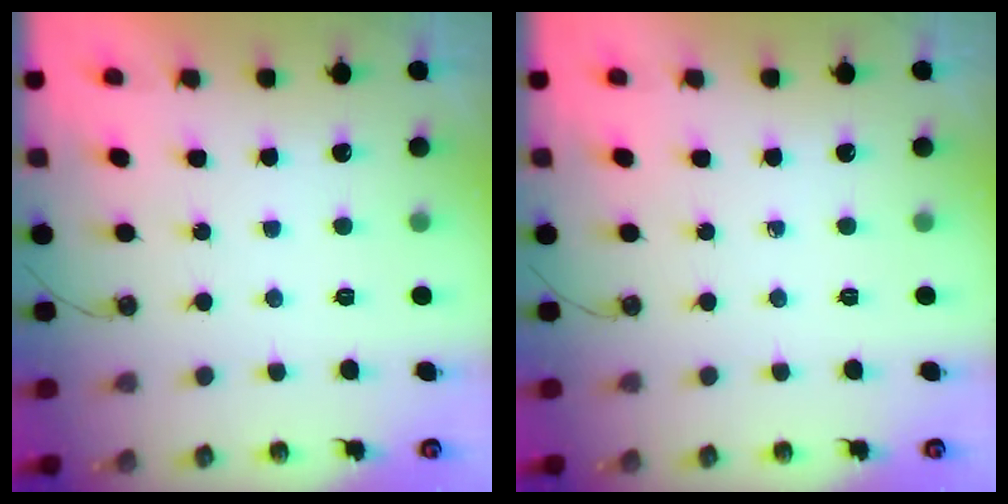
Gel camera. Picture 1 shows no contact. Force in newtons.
{"total": 0.0}